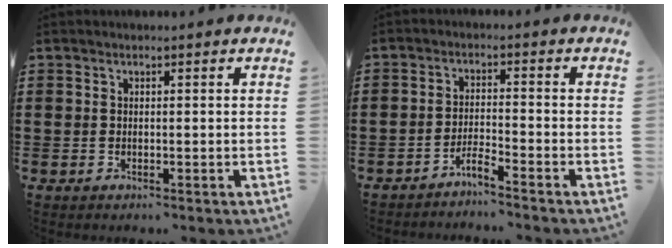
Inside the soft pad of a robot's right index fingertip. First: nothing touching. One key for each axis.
{"total": 2.9, "fx": -2.7, "fy": -0.3, "fz": 0.7, "tx": -0.018, "ty": 0.000, "tz": -0.056}